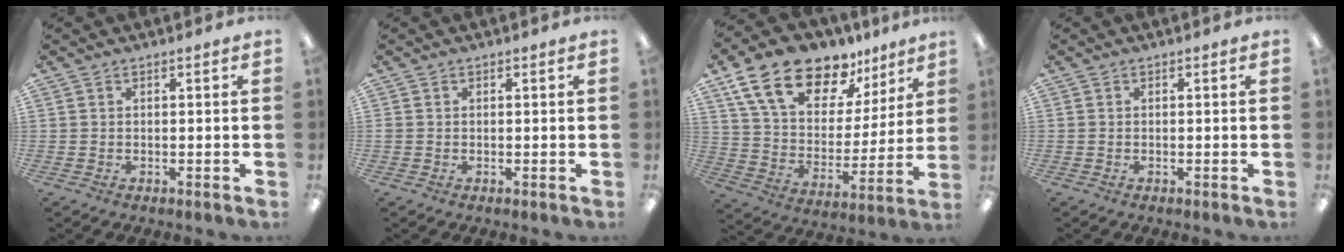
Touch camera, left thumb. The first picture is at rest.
{"total": 0.5, "force": [-0.1, 0.5, 0.2], "torque": [-0.003, 0.003, -0.002]}
{"total": 18.3, "force": [13.0, 9.9, 8.3], "torque": [-0.159, -0.075, 0.236]}
{"total": 0.0}